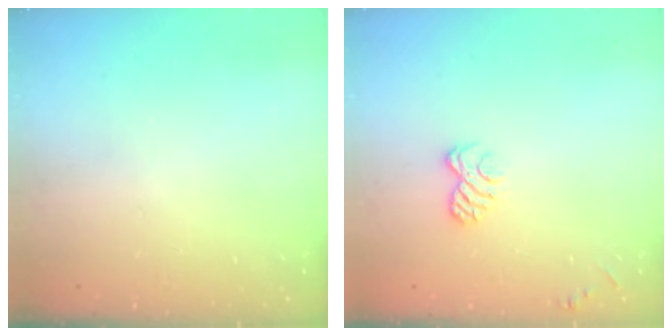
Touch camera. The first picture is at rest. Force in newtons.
{"total": 6.1, "press": 5.9, "slide": 1.4}